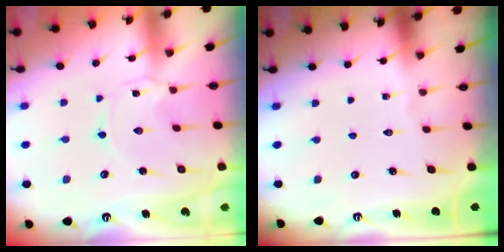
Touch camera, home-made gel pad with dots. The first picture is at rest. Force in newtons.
{"total": 0.0}